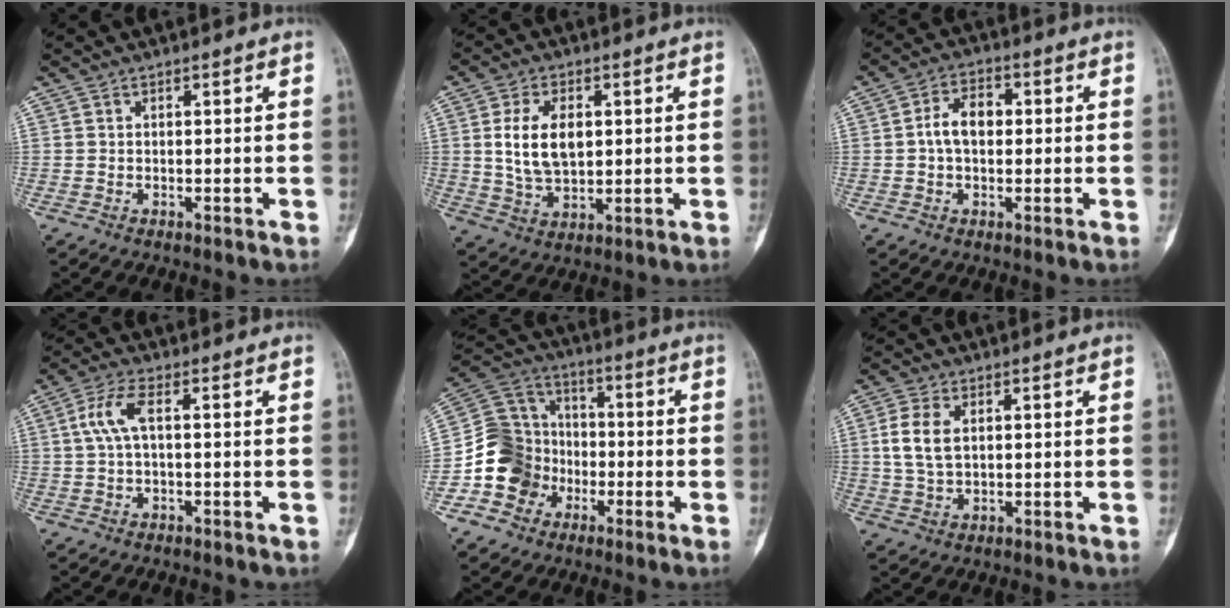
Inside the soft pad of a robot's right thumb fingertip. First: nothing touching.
{"total": 9.9, "force": [1.7, 5.9, 7.8], "torque": [-0.137, -0.011, 0.040]}
{"total": 6.3, "force": [0.2, 4.2, 4.7], "torque": [-0.070, 0.019, -0.004]}
{"total": 5.4, "force": [0.8, 2.0, 5.0], "torque": [-0.122, 0.017, 0.014]}
{"total": 13.1, "force": [-4.6, 11.7, 3.8], "torque": [-0.037, 0.068, -0.082]}
{"total": 6.4, "force": [1.3, 3.8, 5.0], "torque": [-0.108, -0.002, 0.028]}